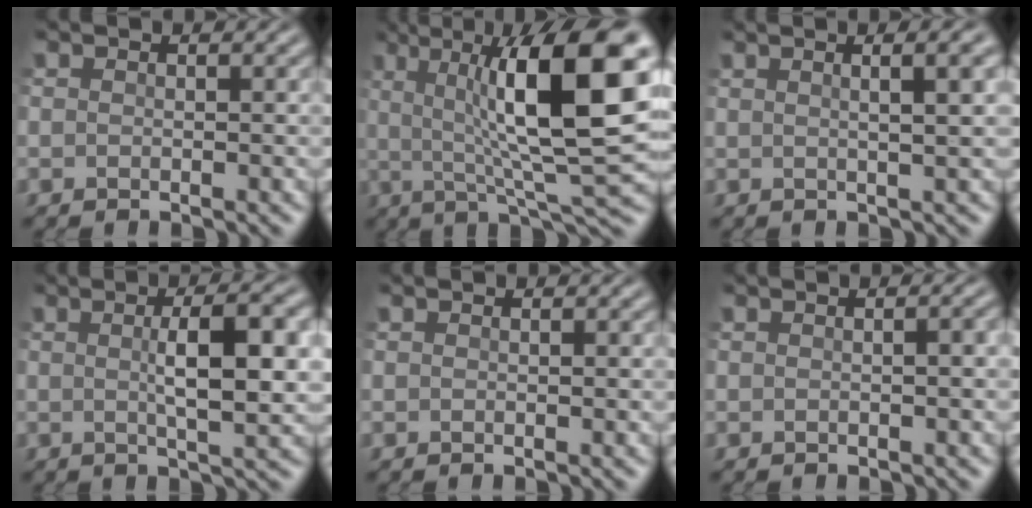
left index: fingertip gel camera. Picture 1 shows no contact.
{"total": 13.9, "force": [2.5, 3.5, 13.3], "torque": [-0.187, 0.013, 0.033]}
{"total": 8.8, "force": [3.6, 3.9, 7.0], "torque": [-0.034, 0.054, 0.010]}
{"total": 6.7, "force": [0.6, 1.7, 6.5], "torque": [-0.090, 0.009, 0.008]}
{"total": 0.0}
{"total": 1.1, "force": [-0.1, 0.2, 1.0], "torque": [-0.014, 0.006, 0.001]}